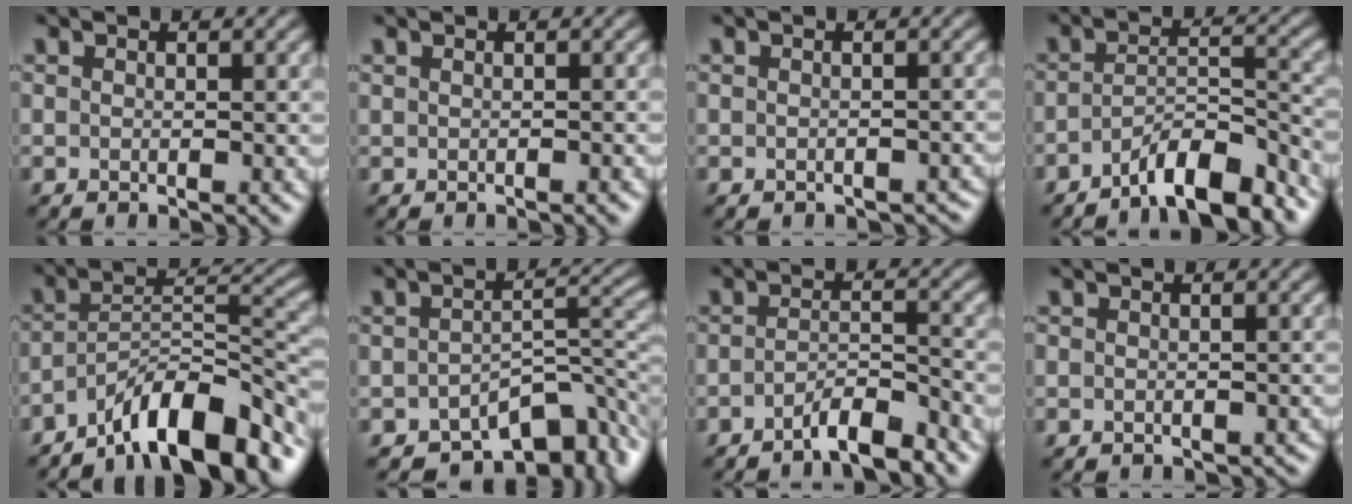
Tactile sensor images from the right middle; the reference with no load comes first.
{"total": 0.6, "force": [-0.1, 0.3, 0.6], "torque": [-0.004, 0.000, -0.006]}
{"total": 1.1, "force": [-0.9, 0.6, 0.3], "torque": [-0.001, -0.007, -0.009]}
{"total": 6.4, "force": [-4.7, 1.5, 4.0], "torque": [-0.061, 0.005, -0.079]}
{"total": 10.6, "force": [-7.7, 3.0, 6.7], "torque": [-0.094, 0.018, -0.141]}
{"total": 7.8, "force": [-5.0, 3.6, 4.8], "torque": [-0.044, -0.006, -0.078]}
{"total": 3.8, "force": [-2.9, 0.6, 2.3], "torque": [-0.036, 0.007, -0.059]}
{"total": 0.9, "force": [-0.5, 0.6, 0.2], "torque": [0.001, -0.005, -0.007]}